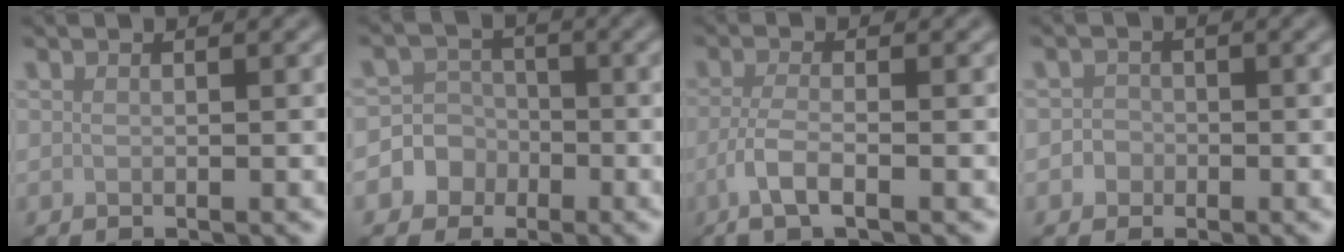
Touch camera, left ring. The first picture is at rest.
{"total": 5.7, "force": [-2.0, 5.3, 0.7], "torque": [0.004, 0.010, -0.057]}
{"total": 3.1, "force": [-1.4, 0.8, 2.6], "torque": [-0.051, -0.001, -0.037]}
{"total": 1.5, "force": [-0.4, 1.4, 0.2], "torque": [0.018, 0.001, -0.014]}